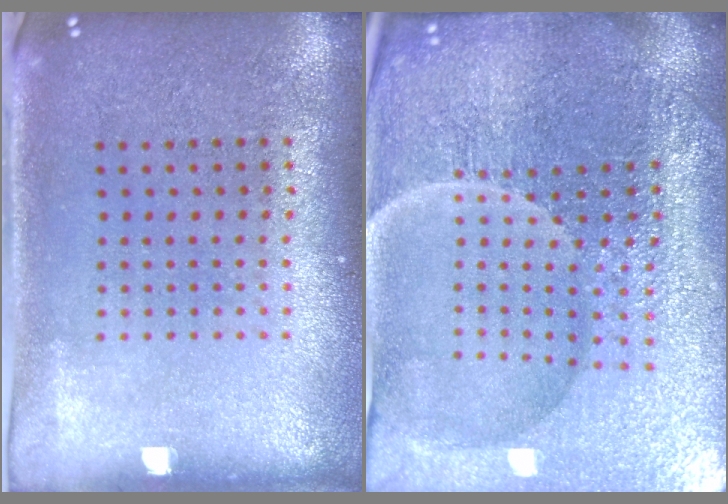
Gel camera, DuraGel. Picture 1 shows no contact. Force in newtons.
{"total": 5.6, "press": 5.3, "slide": 1.9}